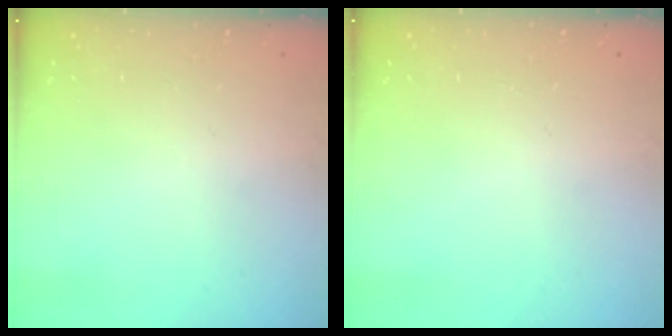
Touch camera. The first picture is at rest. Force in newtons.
{"total": 0.0}